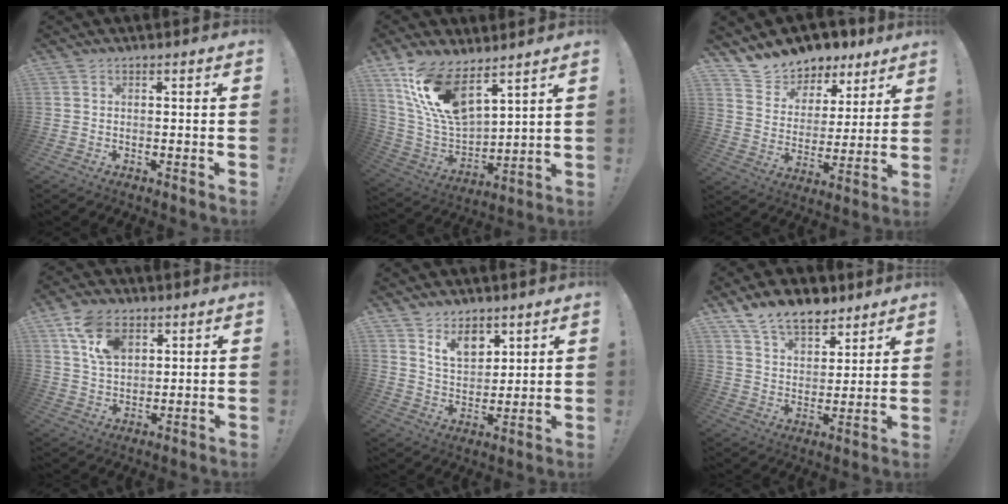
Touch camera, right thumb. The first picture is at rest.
{"total": 16.4, "force": [11.0, 6.8, 10.2], "torque": [-0.209, -0.076, 0.199]}
{"total": 10.1, "force": [8.9, 4.6, 0.0], "torque": [-0.020, -0.084, 0.166]}
{"total": 11.1, "force": [5.6, 7.2, 6.4], "torque": [-0.104, -0.014, 0.108]}
{"total": 10.5, "force": [6.9, 6.8, 4.1], "torque": [-0.056, -0.045, 0.133]}
{"total": 12.2, "force": [9.3, 6.4, 4.6], "torque": [-0.082, -0.058, 0.176]}